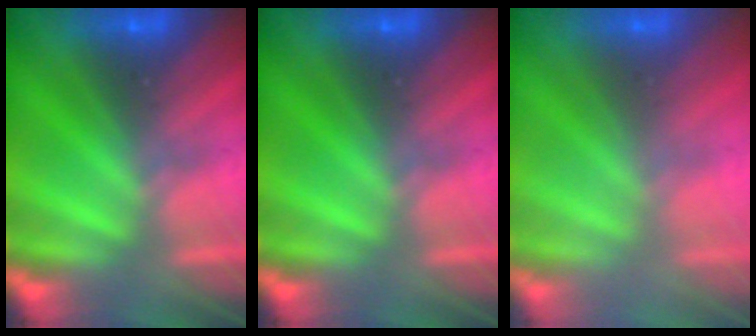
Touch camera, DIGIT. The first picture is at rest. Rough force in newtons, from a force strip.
{"total": 0.0}
{"total": 2.7}